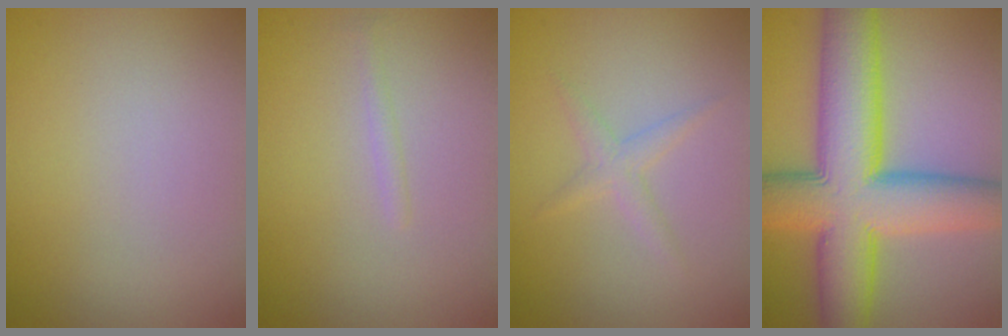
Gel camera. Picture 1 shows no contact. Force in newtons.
{"total": 0.6, "press": 0.6, "slide": 0.0}
{"total": 1.4, "press": 1.4, "slide": 0.1}
{"total": 12.8, "press": 12.8, "slide": 0.2}